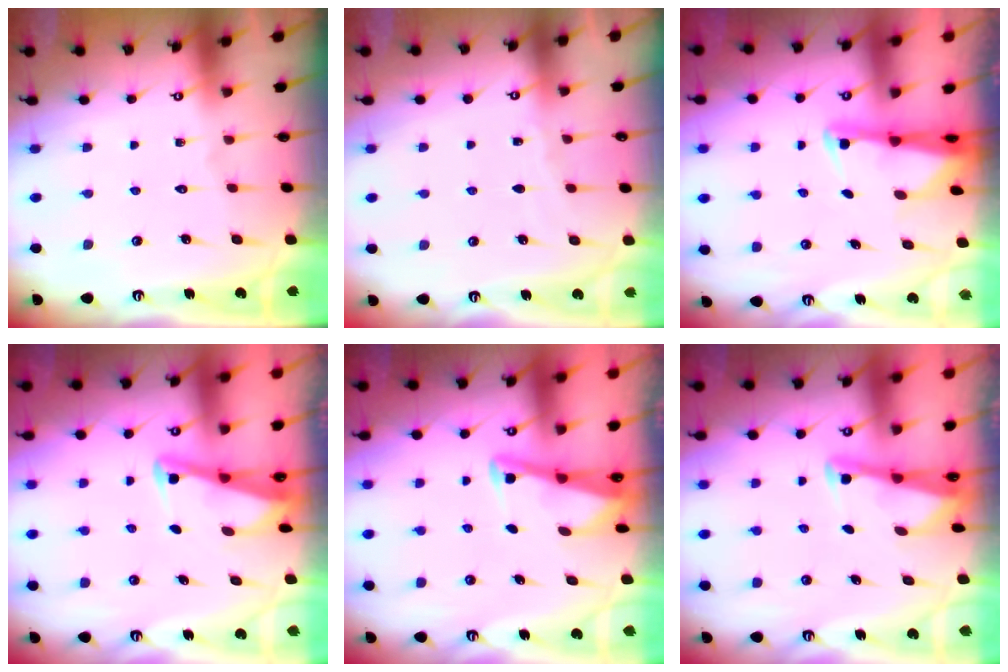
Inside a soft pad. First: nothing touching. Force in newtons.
{"total": 2.5, "press": 2.5, "slide": 0.4}
{"total": 2.7, "press": 2.6, "slide": 0.5}
{"total": 2.8, "press": 2.8, "slide": 0.3}
{"total": 2.8, "press": 2.8, "slide": 0.4}
{"total": 2.6, "press": 2.6, "slide": 0.1}